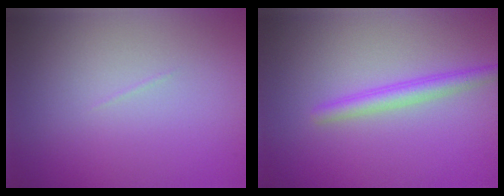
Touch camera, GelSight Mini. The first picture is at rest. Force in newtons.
{"total": 2.3, "press": 2.2, "slide": 0.2}